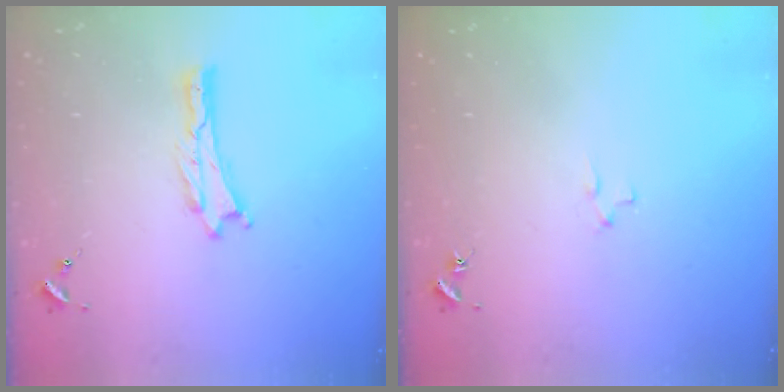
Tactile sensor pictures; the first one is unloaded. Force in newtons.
{"total": 1.9, "press": 1.9, "slide": 0.2}